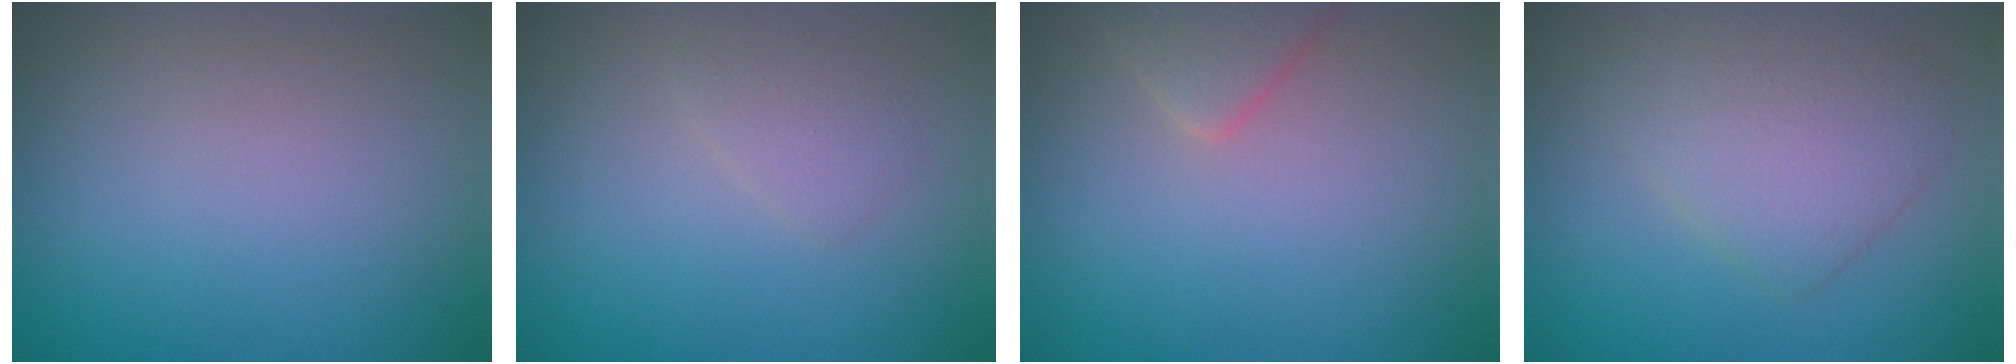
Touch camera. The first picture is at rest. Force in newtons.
{"total": 1.3, "press": 1.3, "slide": 0.0}
{"total": 2.0, "press": 2.0, "slide": 0.1}
{"total": 4.3, "press": 4.3, "slide": 0.2}